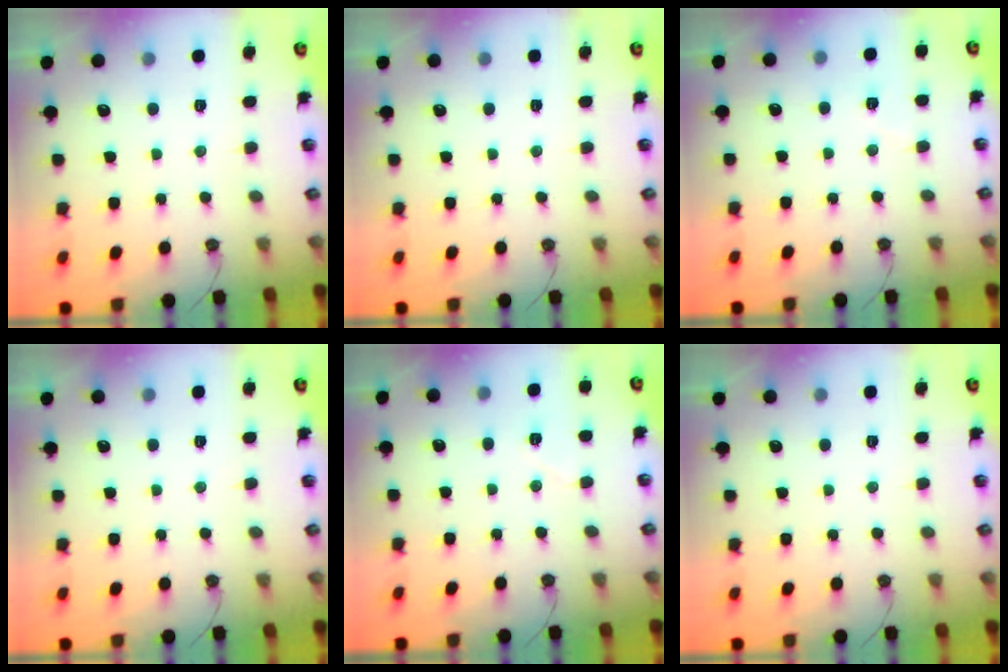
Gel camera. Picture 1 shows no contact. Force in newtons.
{"total": 0.0}
{"total": 4.8, "press": 4.1, "slide": 2.5}
{"total": 0.0}
{"total": 5.7, "press": 5.1, "slide": 2.7}
{"total": 0.0}